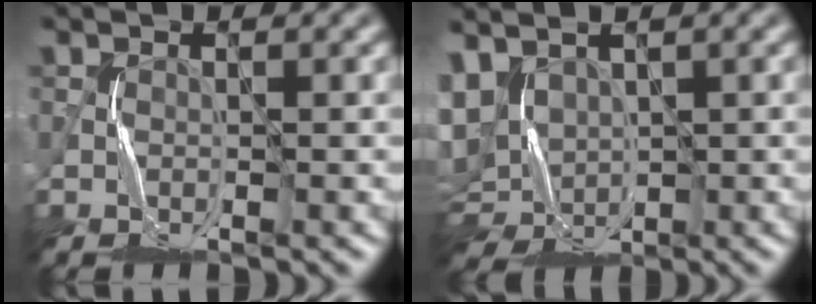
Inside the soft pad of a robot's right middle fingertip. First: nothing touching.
{"total": 6.7, "force": [2.0, 4.5, 4.6], "torque": [-0.090, 0.003, 0.047]}